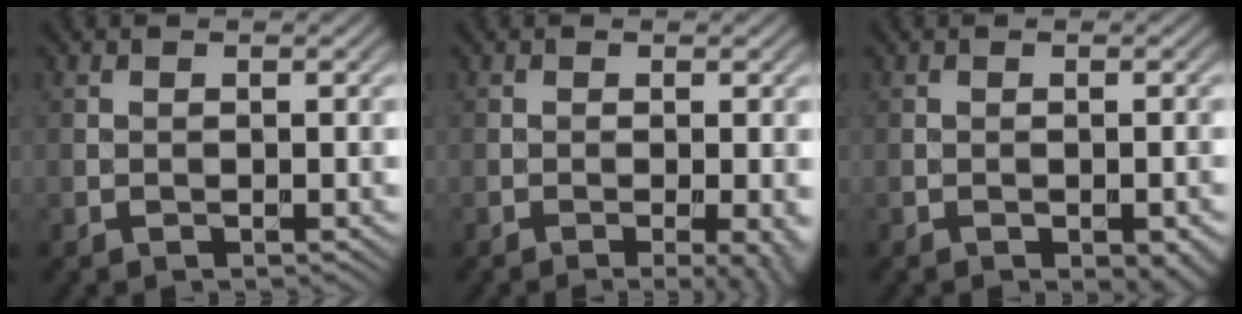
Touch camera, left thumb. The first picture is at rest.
{"total": 3.5, "force": [-1.0, 0.6, 3.3], "torque": [-0.045, -0.003, -0.014]}
{"total": 3.2, "force": [-1.7, 1.2, 2.4], "torque": [-0.029, -0.001, -0.016]}